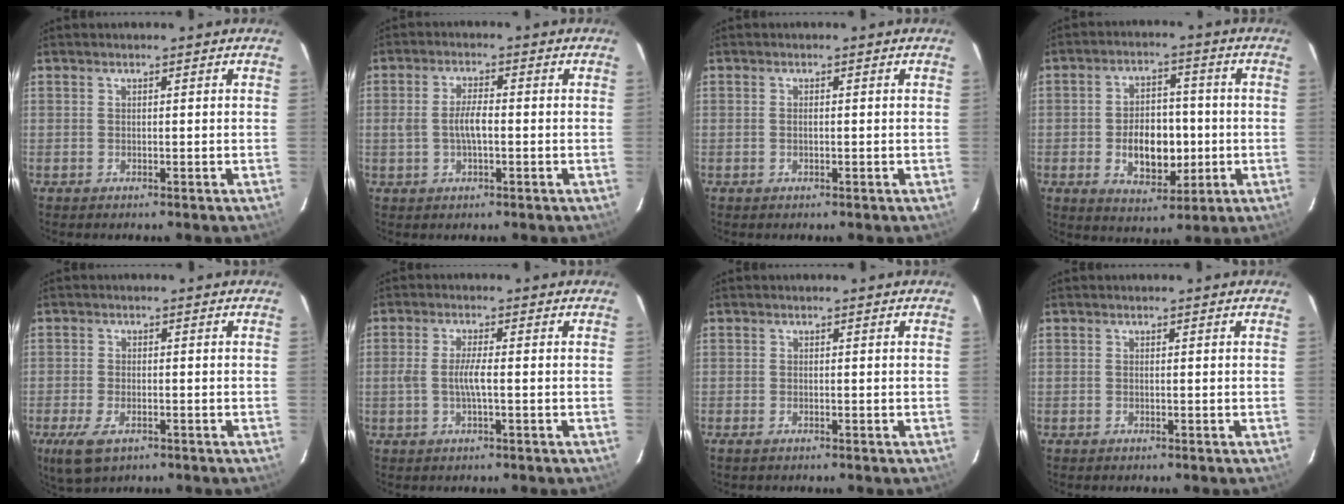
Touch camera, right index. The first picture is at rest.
{"total": 4.3, "force": [-0.5, 1.6, 4.0], "torque": [-0.078, 0.005, -0.007]}
{"total": 0.8, "force": [0.0, 0.3, 0.7], "torque": [-0.013, 0.002, 0.000]}
{"total": 10.5, "force": [-1.9, 6.7, 7.8], "torque": [-0.144, 0.012, -0.016]}
{"total": 6.1, "force": [-3.3, 3.0, 4.2], "torque": [-0.102, -0.018, -0.060]}
{"total": 3.7, "force": [-0.6, 0.2, 3.7], "torque": [-0.070, 0.001, -0.011]}
{"total": 0.9, "force": [-0.6, 0.3, 0.5], "torque": [-0.010, -0.004, -0.014]}
{"total": 0.0}